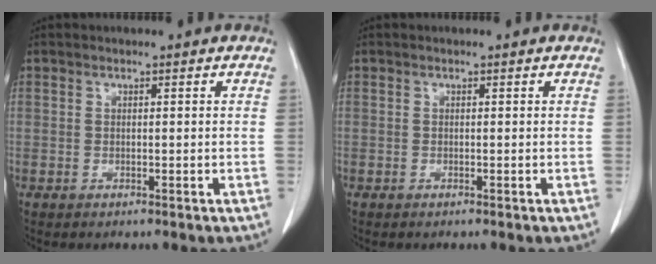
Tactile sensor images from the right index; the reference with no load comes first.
{"total": 0.0}